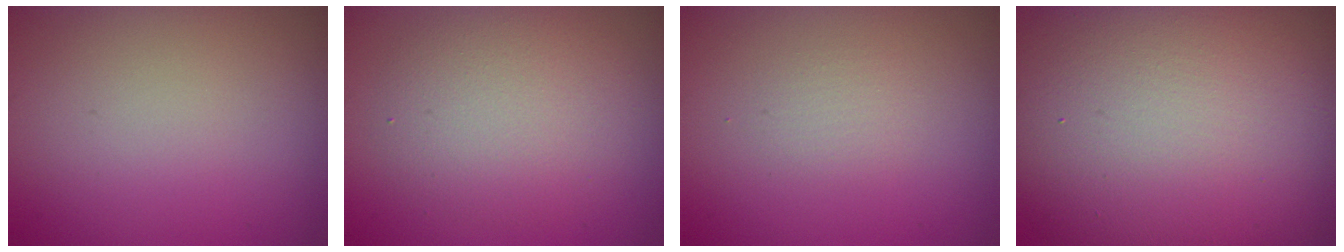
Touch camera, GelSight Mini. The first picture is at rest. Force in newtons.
{"total": 4.4, "press": 4.4, "slide": 0.3}
{"total": 1.0, "press": 1.0, "slide": 0.1}
{"total": 17.5, "press": 17.5, "slide": 0.8}